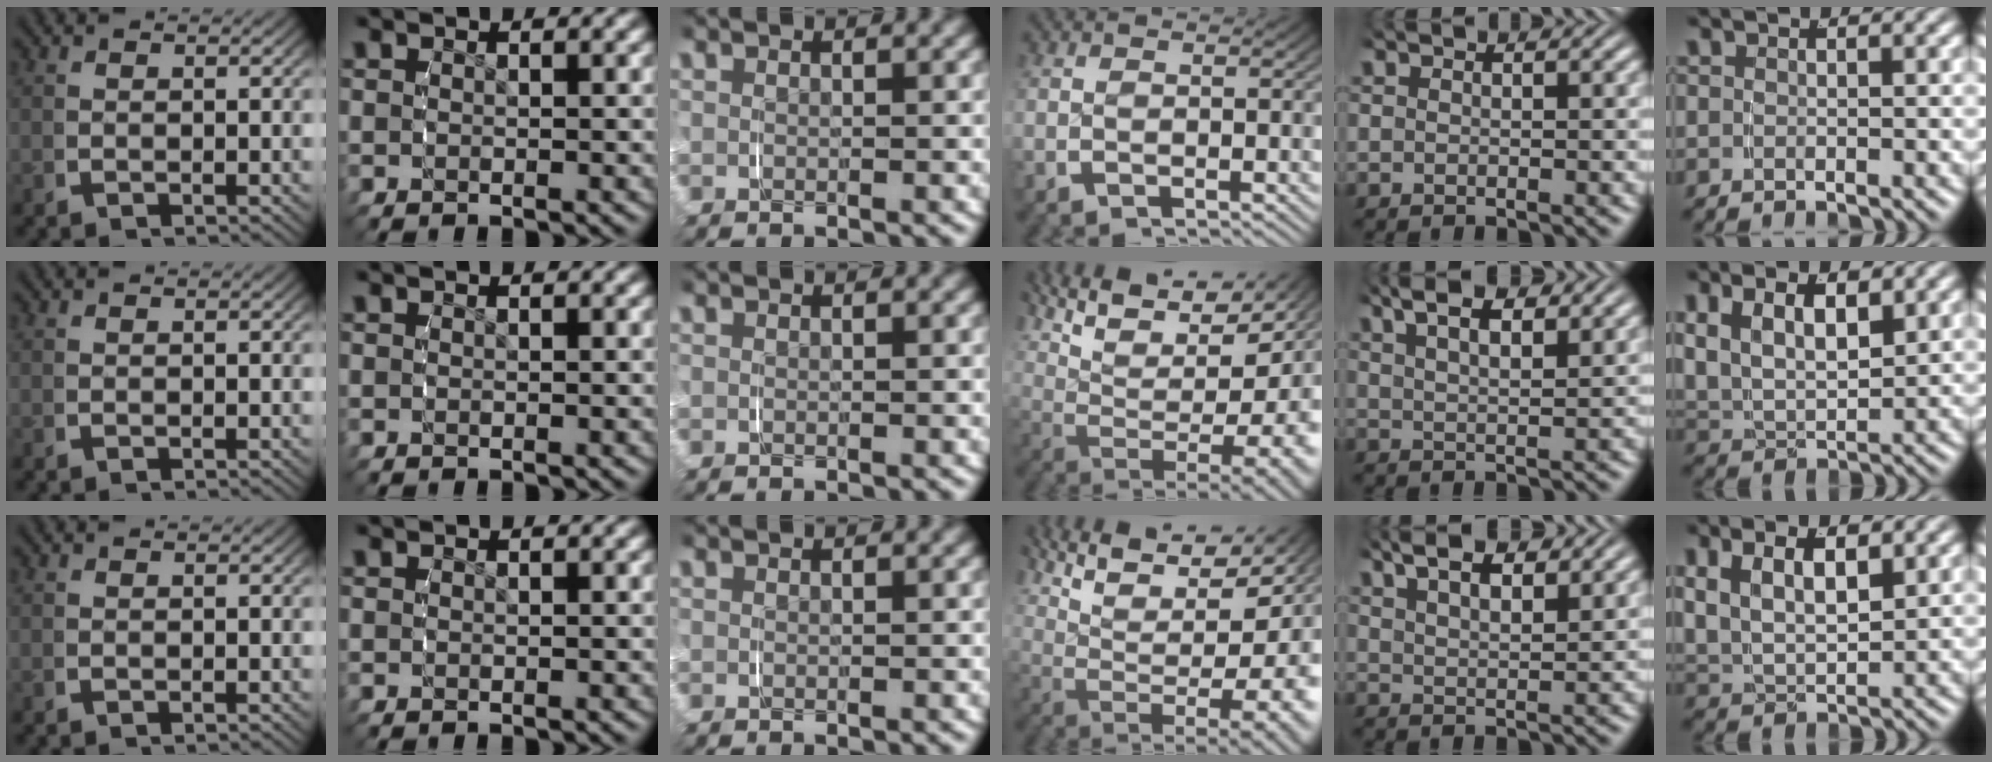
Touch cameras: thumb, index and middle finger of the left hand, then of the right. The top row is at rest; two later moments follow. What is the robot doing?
{"motion": "grasp_and_lifting", "object": "shirt"}